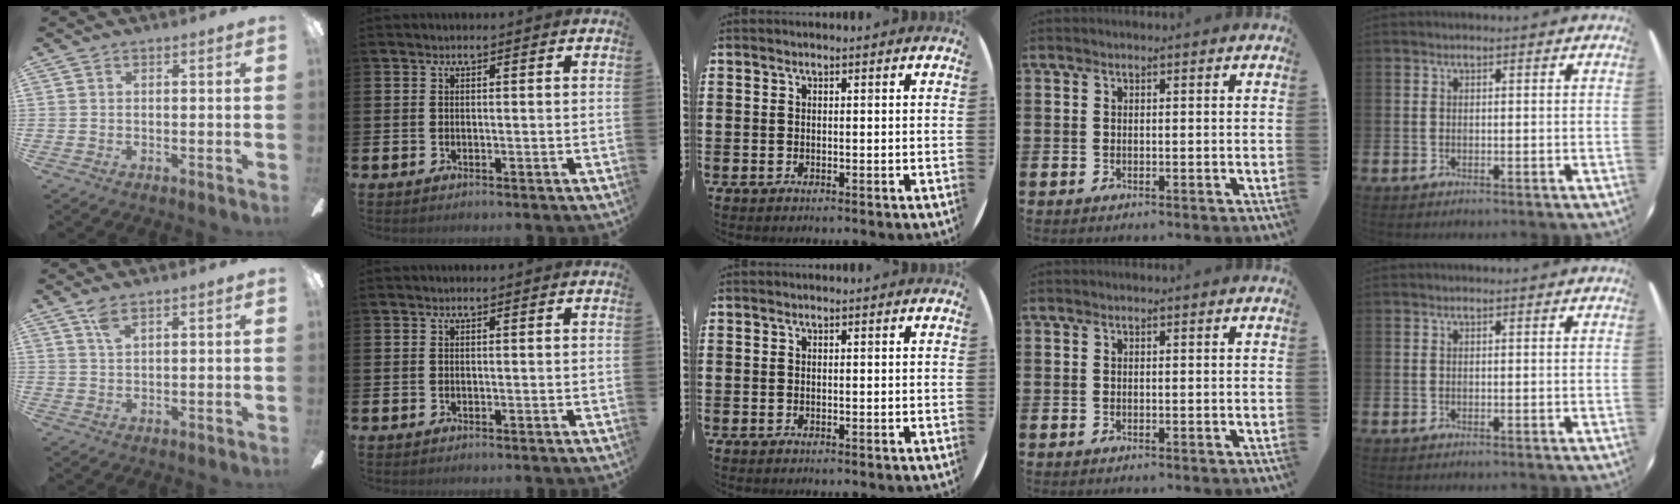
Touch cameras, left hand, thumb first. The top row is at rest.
{"thumb": {"total": 3.4, "force": [2.3, 1.2, 2.2], "torque": [-0.052, 0.002, 0.041]}}